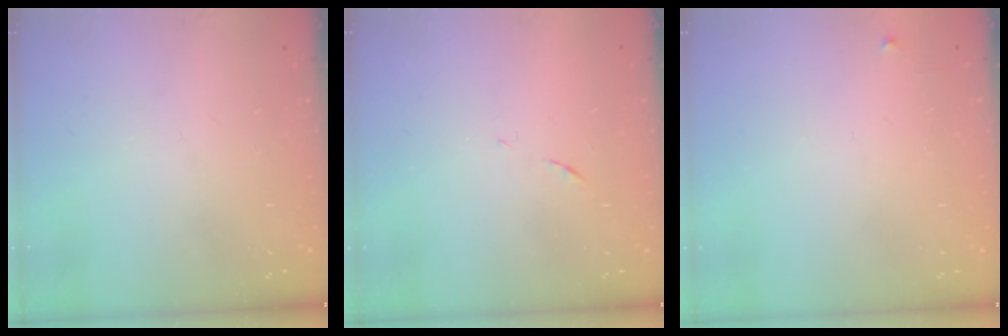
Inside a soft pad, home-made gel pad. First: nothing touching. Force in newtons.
{"total": 5.0, "press": 5.0, "slide": 0.3}
{"total": 2.4, "press": 2.3, "slide": 0.4}